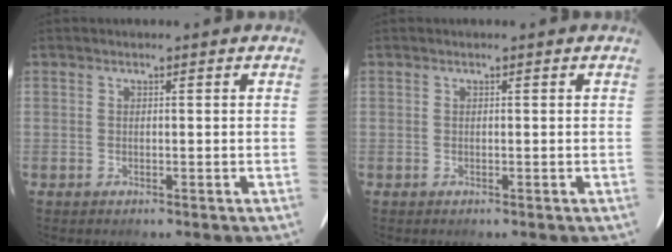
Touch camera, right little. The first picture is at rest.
{"total": 0.0}